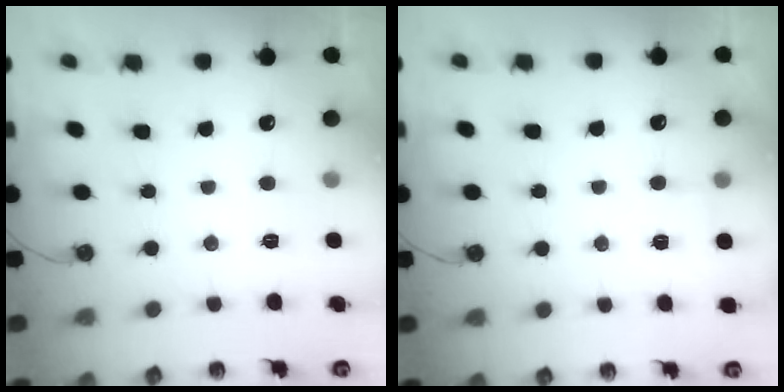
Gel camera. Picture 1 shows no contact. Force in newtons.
{"total": 1.8, "press": 1.6, "slide": 0.8}